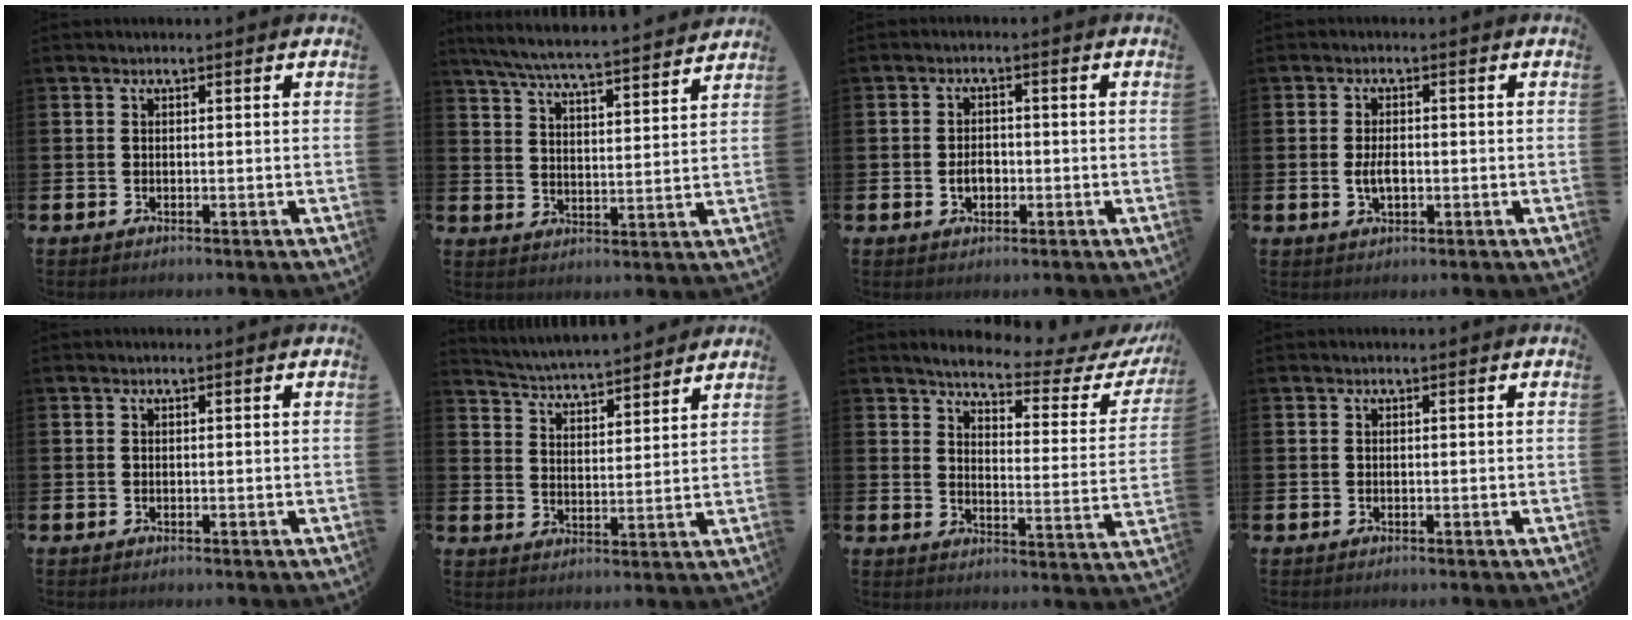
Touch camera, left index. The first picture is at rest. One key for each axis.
{"total": 6.6, "fx": 6.3, "fy": 0.0, "fz": 2.2, "tx": -0.065, "ty": -0.046, "tz": 0.108}
{"total": 2.5, "fx": -0.6, "fy": 1.7, "fz": 1.7, "tx": -0.024, "ty": 0.002, "tz": -0.015}
{"total": 2.9, "fx": -0.3, "fy": 1.5, "fz": 2.5, "tx": -0.039, "ty": 0.001, "tz": -0.009}
{"total": 0.0}
{"total": 4.7, "fx": 4.7, "fy": 0.1, "fz": 0.1, "tx": -0.026, "ty": -0.038, "tz": 0.081}
{"total": 4.3, "fx": 3.8, "fy": 0.8, "fz": 2.0, "tx": -0.053, "ty": -0.033, "tz": 0.055}
{"total": 0.0}